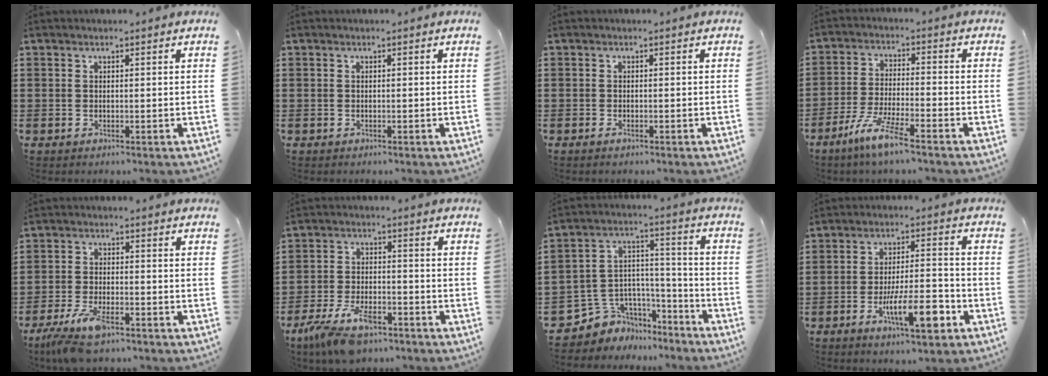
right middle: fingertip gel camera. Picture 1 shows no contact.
{"total": 0.0}
{"total": 0.6, "force": [-0.3, 0.2, 0.4], "torque": [-0.010, -0.002, -0.006]}
{"total": 7.1, "force": [-5.2, 0.4, 4.8], "torque": [-0.108, -0.012, -0.099]}
{"total": 6.8, "force": [-5.0, 1.9, 4.2], "torque": [-0.107, -0.011, -0.099]}
{"total": 8.2, "force": [-5.8, 2.9, 5.1], "torque": [-0.110, -0.002, -0.108]}
{"total": 5.5, "force": [-3.8, 4.0, 0.0], "torque": [-0.021, 0.007, -0.075]}
{"total": 9.8, "force": [-4.5, 2.8, 8.2], "torque": [-0.146, 0.001, -0.077]}